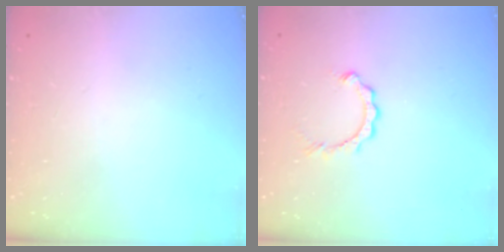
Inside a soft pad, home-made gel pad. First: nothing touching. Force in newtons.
{"total": 2.3, "press": 2.3, "slide": 0.3}